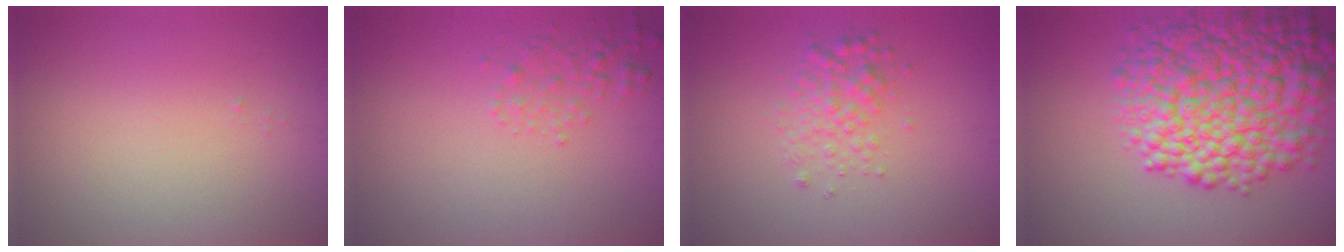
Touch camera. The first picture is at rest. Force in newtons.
{"total": 1.6, "press": 1.6, "slide": 0.1}
{"total": 2.3, "press": 2.3, "slide": 0.1}
{"total": 11.9, "press": 11.9, "slide": 0.3}